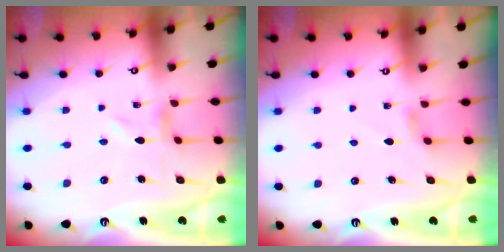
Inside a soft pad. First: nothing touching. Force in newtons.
{"total": 2.5, "press": 2.4, "slide": 0.4}